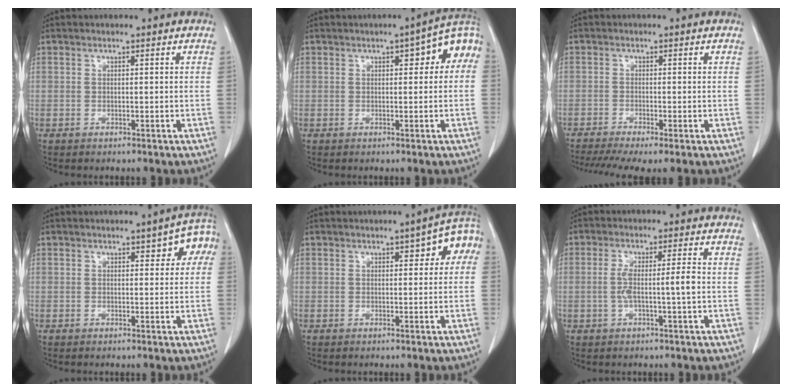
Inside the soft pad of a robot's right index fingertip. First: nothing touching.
{"total": 7.3, "force": [1.8, 2.3, 6.7], "torque": [-0.080, 0.035, 0.016]}
{"total": 7.7, "force": [-5.7, 0.8, 5.2], "torque": [-0.084, -0.011, -0.094]}
{"total": 4.9, "force": [1.7, 2.0, 4.1], "torque": [-0.043, 0.019, 0.015]}
{"total": 5.9, "force": [1.5, 2.1, 5.3], "torque": [-0.061, 0.029, 0.012]}
{"total": 4.5, "force": [-0.8, -0.2, 4.4], "torque": [-0.089, 0.010, -0.010]}